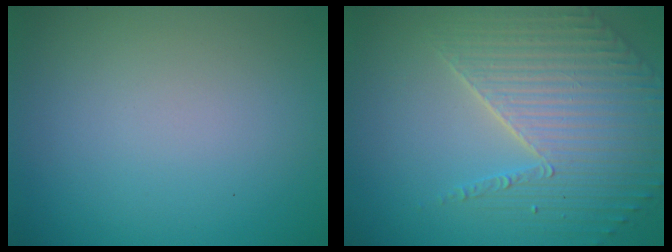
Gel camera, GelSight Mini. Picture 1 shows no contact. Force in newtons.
{"total": 4.5, "press": 4.3, "slide": 1.3}